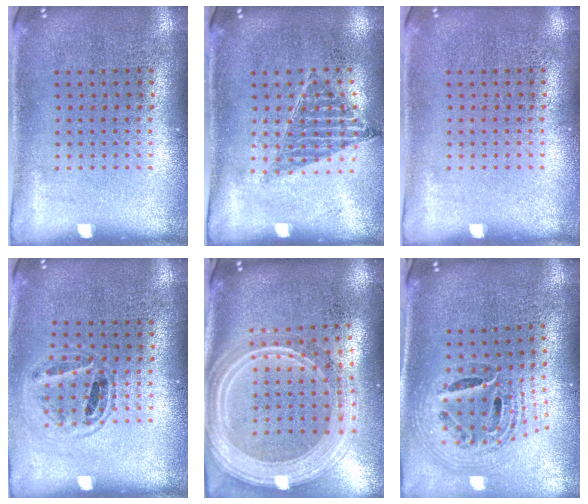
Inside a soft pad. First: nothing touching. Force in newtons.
{"total": 0.8, "press": 0.8, "slide": 0.1}
{"total": 0.0}
{"total": 0.9, "press": 0.9, "slide": 0.1}
{"total": 3.0, "press": 2.4, "slide": 1.7}
{"total": 1.8, "press": 1.5, "slide": 1.1}